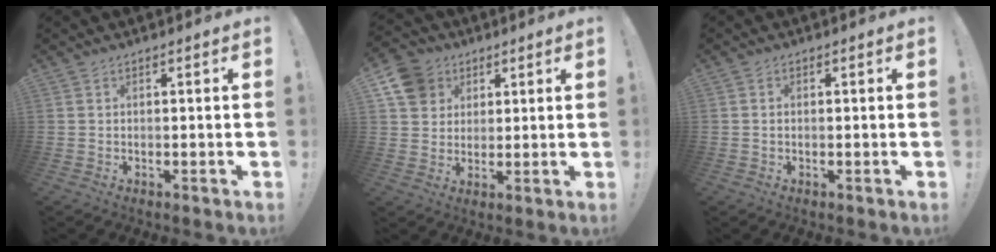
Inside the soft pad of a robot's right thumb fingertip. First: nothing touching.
{"total": 10.4, "force": [4.5, 8.8, 3.2], "torque": [-0.052, -0.022, 0.095]}
{"total": 0.6, "force": [0.0, 0.5, 0.2], "torque": [-0.007, 0.005, -0.001]}